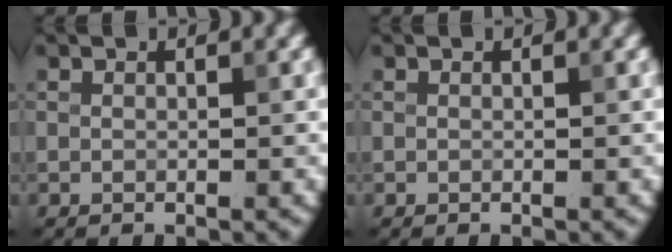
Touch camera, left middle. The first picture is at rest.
{"total": 0.0}